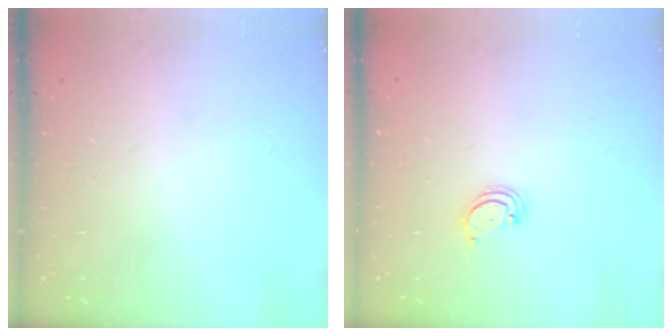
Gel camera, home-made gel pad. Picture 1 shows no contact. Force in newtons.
{"total": 2.5, "press": 2.5, "slide": 0.3}